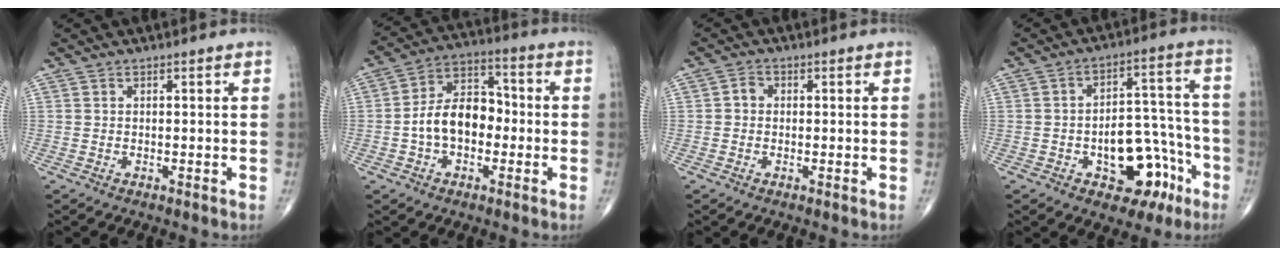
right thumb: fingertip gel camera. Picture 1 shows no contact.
{"total": 11.4, "force": [-1.7, 7.6, 8.3], "torque": [-0.122, 0.041, -0.043]}
{"total": 1.9, "force": [-0.1, 1.6, 1.0], "torque": [-0.006, 0.007, -0.006]}
{"total": 14.5, "force": [-6.1, 8.3, 10.2], "torque": [-0.087, 0.061, -0.076]}